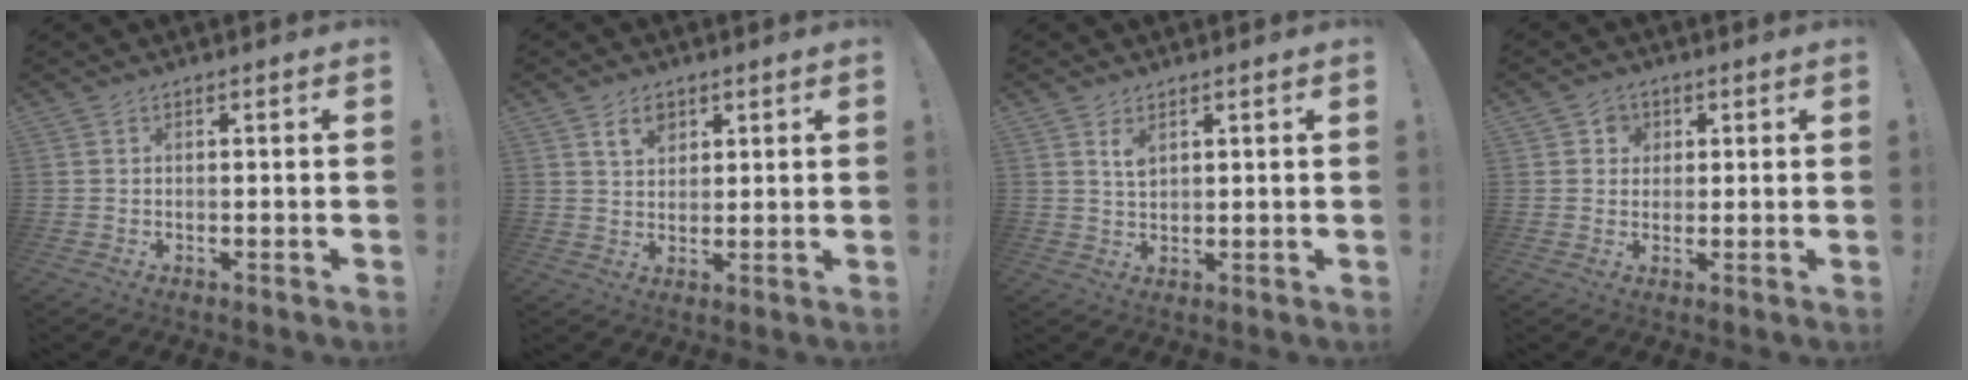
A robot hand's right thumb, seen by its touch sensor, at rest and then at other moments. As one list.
[{"total": 5.9, "force": [3.3, 4.0, 2.7], "torque": [-0.040, -0.004, 0.059]}, {"total": 3.8, "force": [2.4, 2.2, 2.0], "torque": [-0.022, -0.018, 0.040]}, {"total": 3.8, "force": [1.3, 3.5, 0.6], "torque": [-0.007, -0.003, 0.022]}]